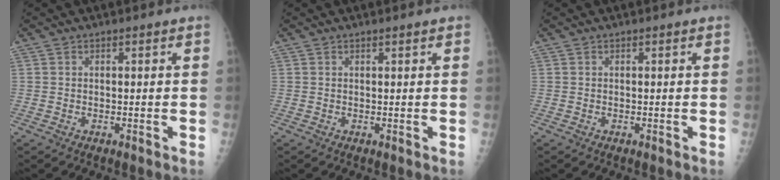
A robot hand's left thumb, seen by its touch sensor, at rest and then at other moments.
{"total": 1.1, "force": [0.8, 0.1, 0.7], "torque": [-0.007, 0.001, 0.012]}
{"total": 0.0}